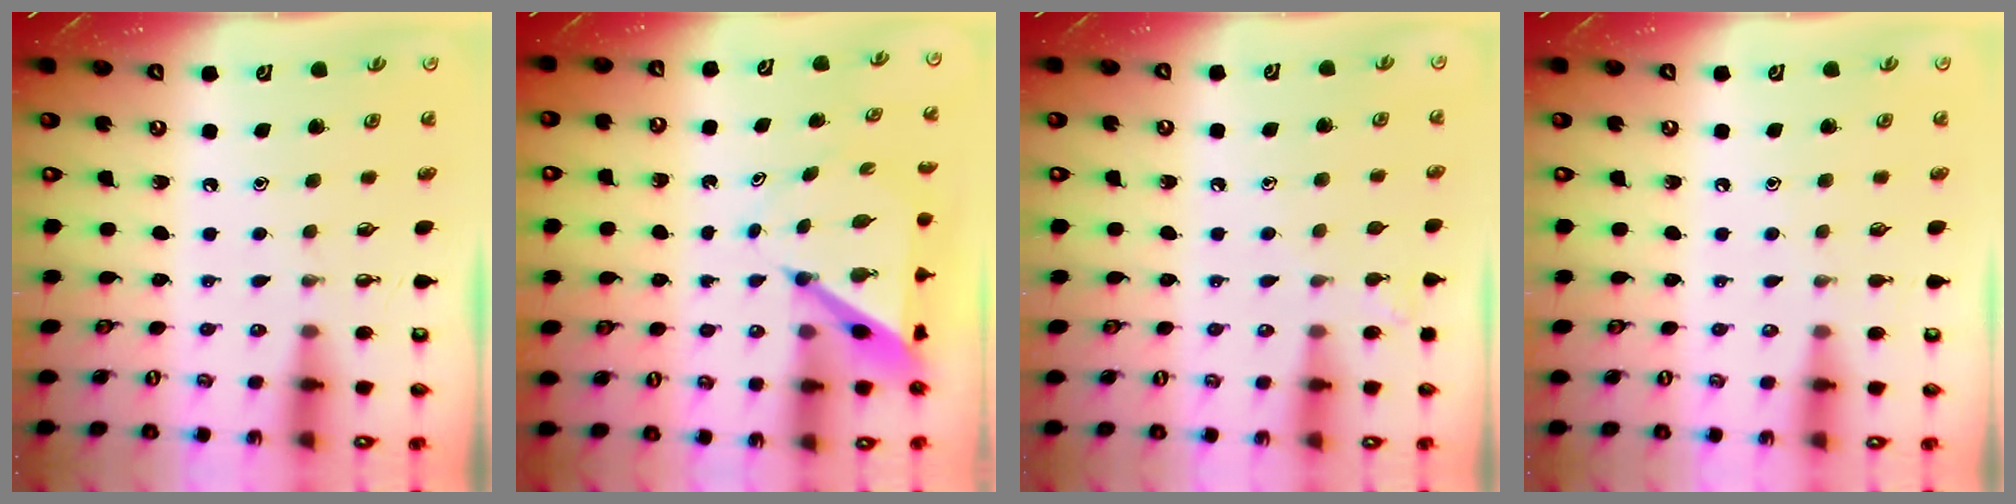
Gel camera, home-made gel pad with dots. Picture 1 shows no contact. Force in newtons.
{"total": 6.0, "press": 5.9, "slide": 0.6}
{"total": 4.9, "press": 4.8, "slide": 0.5}
{"total": 3.4, "press": 3.3, "slide": 0.3}